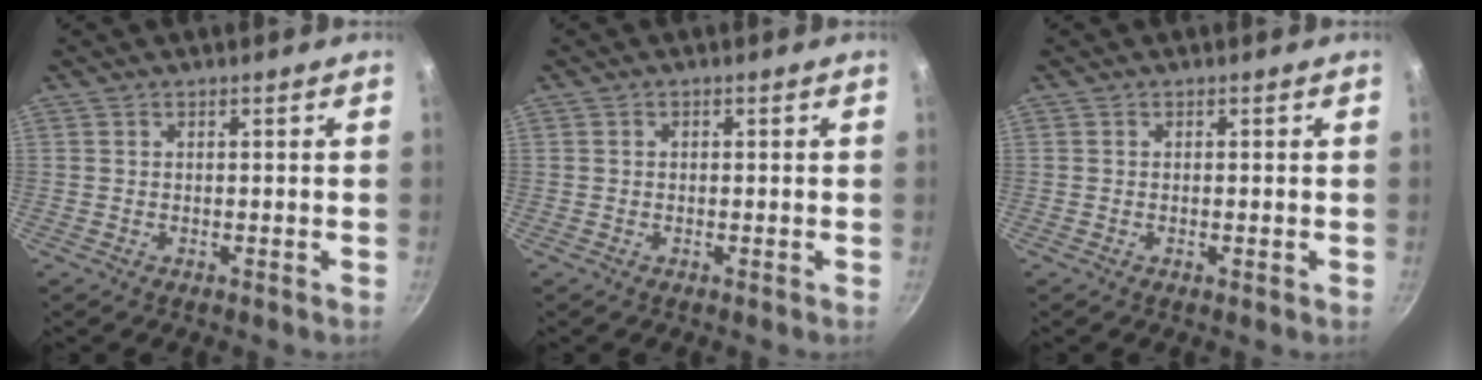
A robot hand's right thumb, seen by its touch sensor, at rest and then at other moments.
{"total": 0.5, "force": [-0.1, 0.5, 0.2], "torque": [-0.004, 0.004, -0.001]}
{"total": 0.7, "force": [-0.1, 0.2, 0.7], "torque": [-0.012, 0.000, -0.003]}